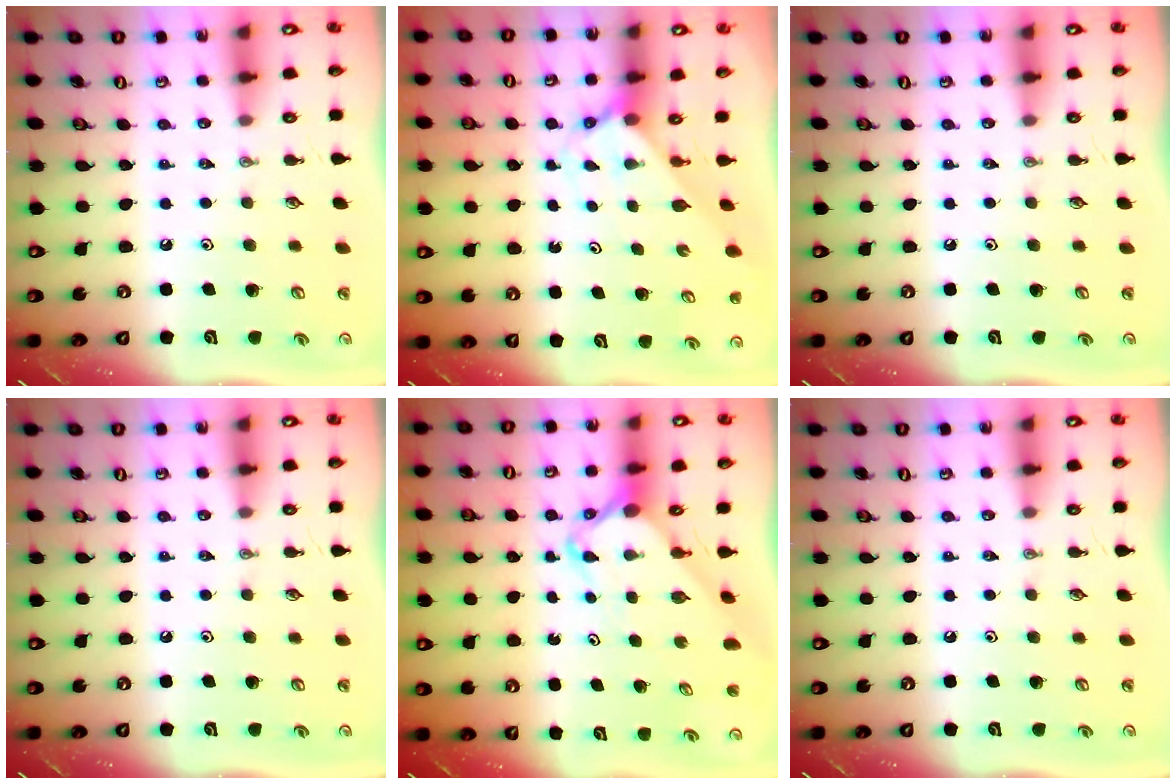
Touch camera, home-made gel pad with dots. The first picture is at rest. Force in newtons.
{"total": 2.6, "press": 2.6, "slide": 0.2}
{"total": 0.0}
{"total": 0.0}
{"total": 3.7, "press": 3.7, "slide": 0.3}
{"total": 0.0}